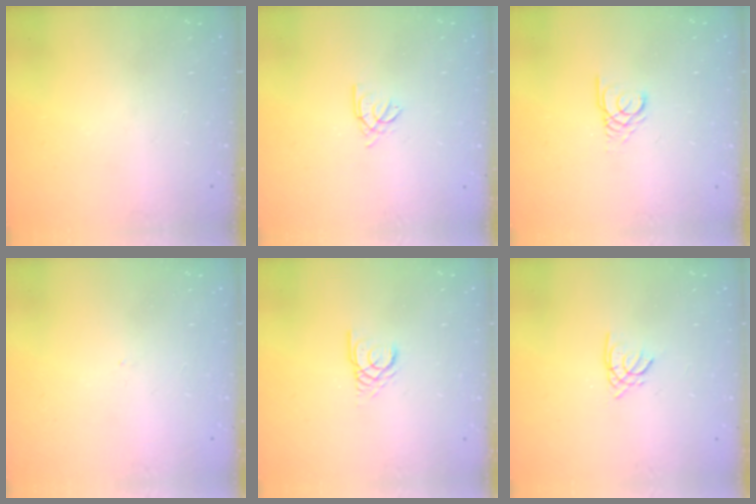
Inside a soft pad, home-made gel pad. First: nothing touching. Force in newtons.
{"total": 2.2, "press": 2.2, "slide": 0.6}
{"total": 2.5, "press": 2.5, "slide": 0.2}
{"total": 0.0}
{"total": 2.8, "press": 2.8, "slide": 0.1}
{"total": 1.6, "press": 1.6, "slide": 0.2}